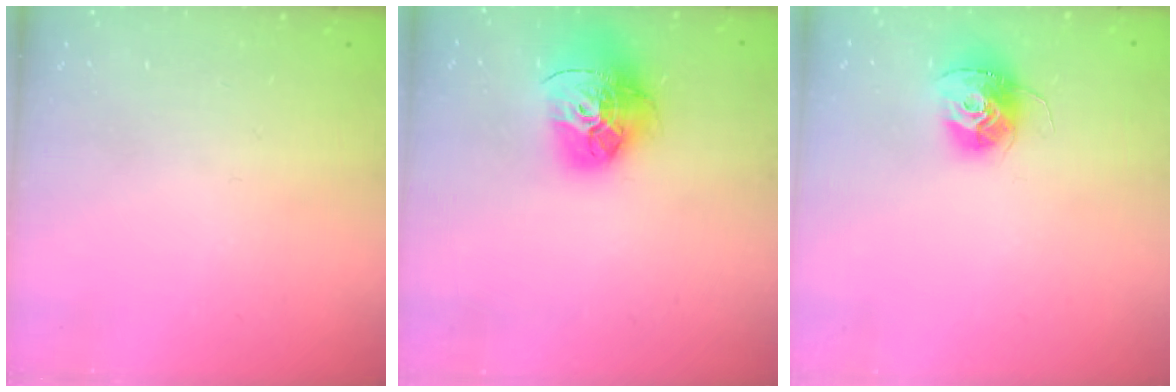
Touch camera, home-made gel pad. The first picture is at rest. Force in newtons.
{"total": 18.0, "press": 17.9, "slide": 1.8}
{"total": 12.1, "press": 12.1, "slide": 1.1}